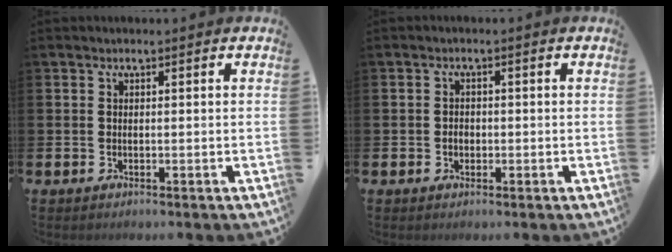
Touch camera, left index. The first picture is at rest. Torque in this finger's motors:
{"motor_torque": [-0.01, 0.03, 0.00, 0.00]}